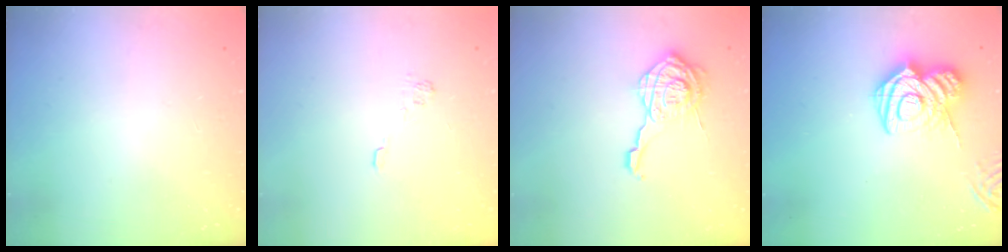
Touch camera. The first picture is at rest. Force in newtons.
{"total": 2.3, "press": 1.8, "slide": 1.3}
{"total": 11.7, "press": 11.6, "slide": 0.7}
{"total": 16.0, "press": 15.9, "slide": 1.7}